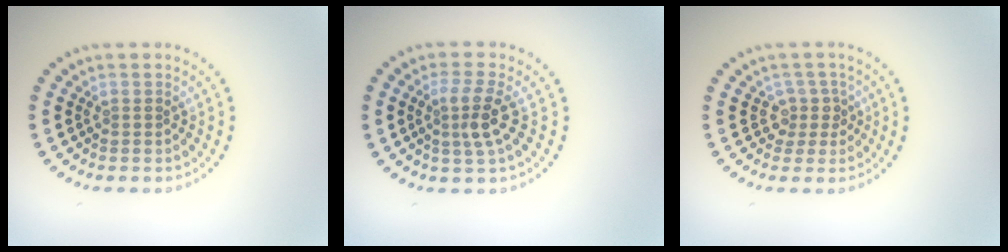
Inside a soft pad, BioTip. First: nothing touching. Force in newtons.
{"total": 2.9, "press": 2.4, "slide": 1.6}
{"total": 2.0, "press": 1.5, "slide": 1.3}